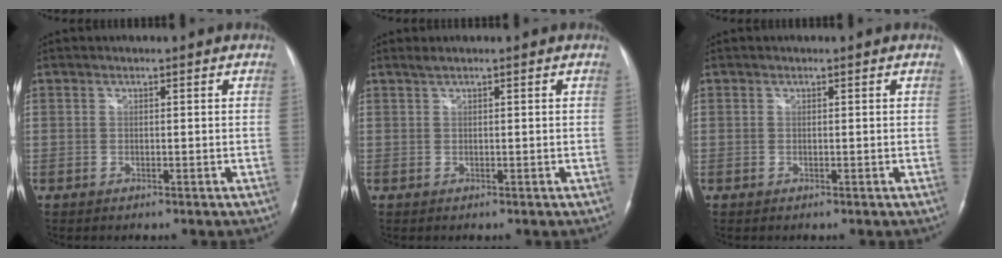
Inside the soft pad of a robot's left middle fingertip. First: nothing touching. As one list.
[{"total": 0.8, "force": [0.6, -0.1, 0.4], "torque": [-0.014, 0.009, 0.017]}, {"total": 0.0}]